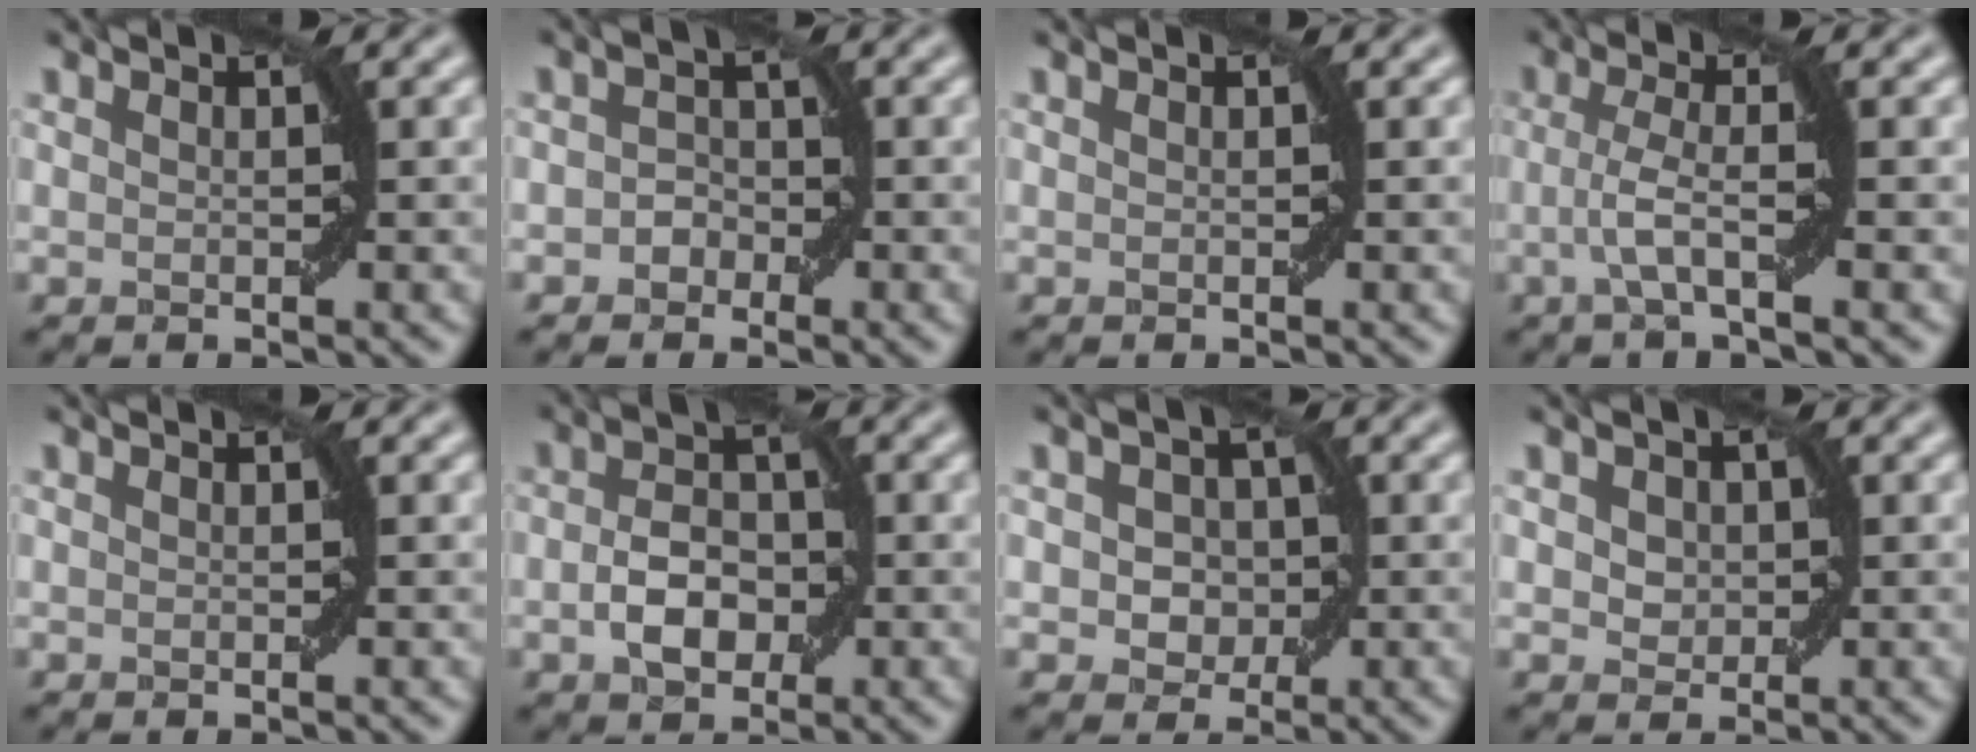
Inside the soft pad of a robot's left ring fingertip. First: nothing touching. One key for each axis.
{"total": 1.6, "fx": -0.8, "fy": 1.3, "fz": 0.5, "tx": -0.005, "ty": 0.007, "tz": -0.015}
{"total": 0.0}
{"total": 3.1, "fx": -0.7, "fy": 0.3, "fz": 3.0, "tx": -0.066, "ty": 0.003, "tz": -0.017}
{"total": 0.0}
{"total": 4.0, "fx": -0.9, "fy": 2.6, "fz": 2.9, "tx": -0.049, "ty": 0.006, "tz": -0.016}
{"total": 2.6, "fx": -0.1, "fy": 2.2, "fz": 1.4, "tx": -0.012, "ty": 0.000, "tz": -0.007}
{"total": 1.9, "fx": 0.4, "fy": 1.6, "fz": 1.0, "tx": -0.015, "ty": 0.000, "tz": 0.005}